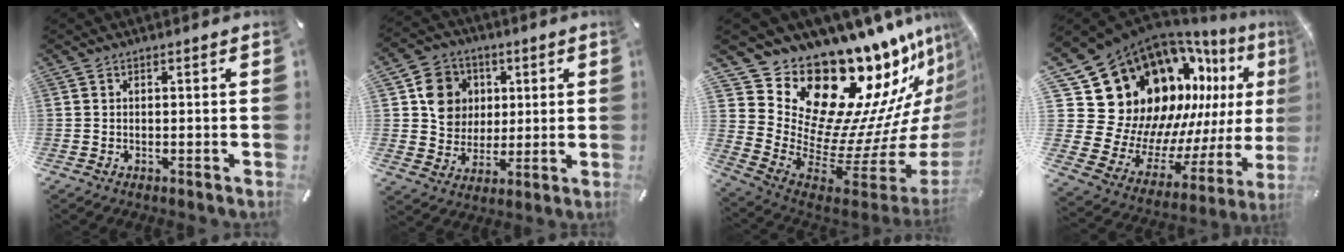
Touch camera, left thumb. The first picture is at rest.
{"total": 10.9, "force": [2.6, 10.0, 3.5], "torque": [-0.048, 0.002, 0.056]}
{"total": 22.8, "force": [16.7, 12.0, 9.9], "torque": [-0.132, -0.200, 0.332]}
{"total": 24.0, "force": [10.6, 18.5, 11.1], "torque": [-0.139, -0.162, 0.258]}